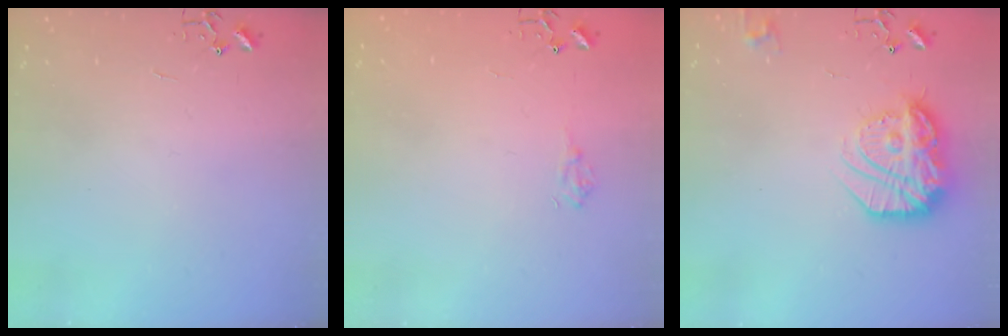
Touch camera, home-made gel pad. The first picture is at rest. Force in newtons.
{"total": 5.9, "press": 5.9, "slide": 0.6}
{"total": 20.4, "press": 20.3, "slide": 1.8}